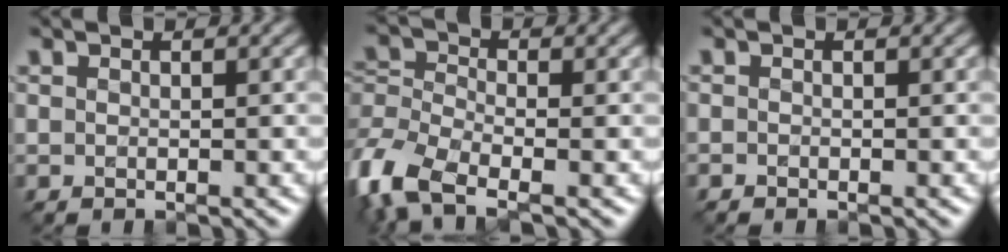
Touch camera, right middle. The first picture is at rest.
{"total": 7.4, "force": [-4.2, 3.6, 4.9], "torque": [-0.119, -0.008, -0.100]}
{"total": 0.0}